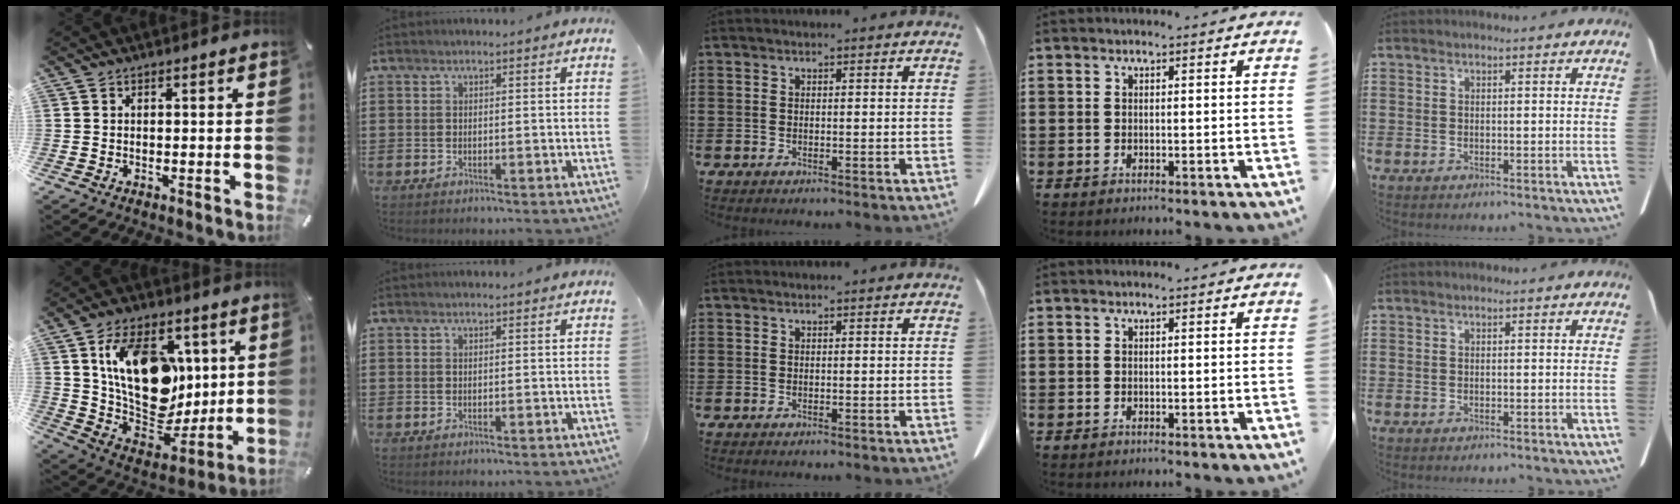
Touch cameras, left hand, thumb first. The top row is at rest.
{"thumb": {"total": 20.9, "force": [5.9, 14.0, 14.4], "torque": [-0.245, -0.029, 0.108]}}